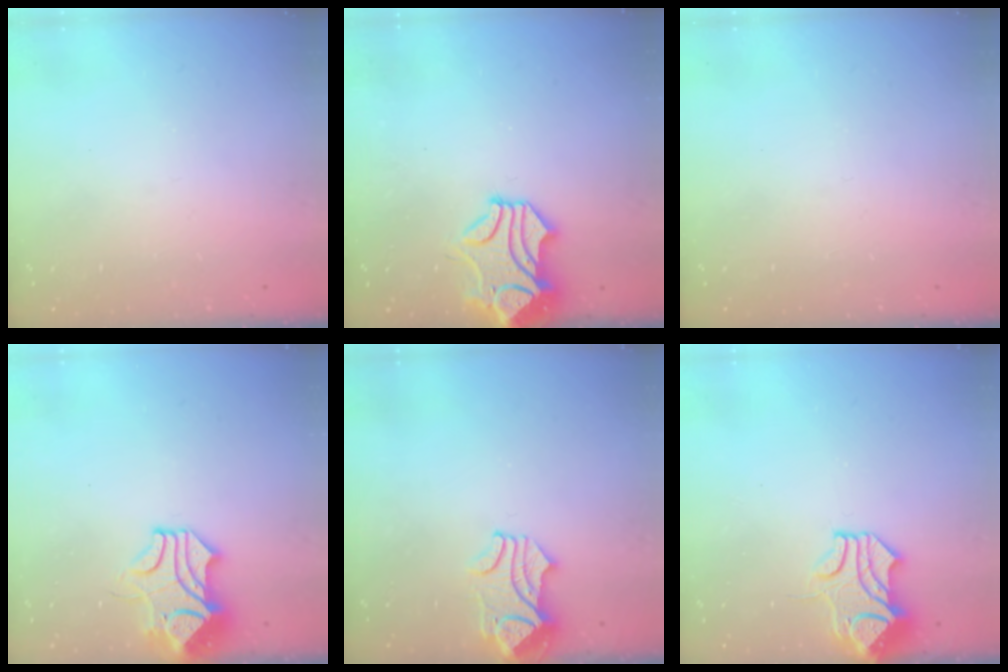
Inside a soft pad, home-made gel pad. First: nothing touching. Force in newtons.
{"total": 1.4, "press": 0.7, "slide": 1.3}
{"total": 0.0}
{"total": 3.8, "press": 3.6, "slide": 1.3}
{"total": 2.1, "press": 1.8, "slide": 1.0}
{"total": 1.6, "press": 0.9, "slide": 1.3}